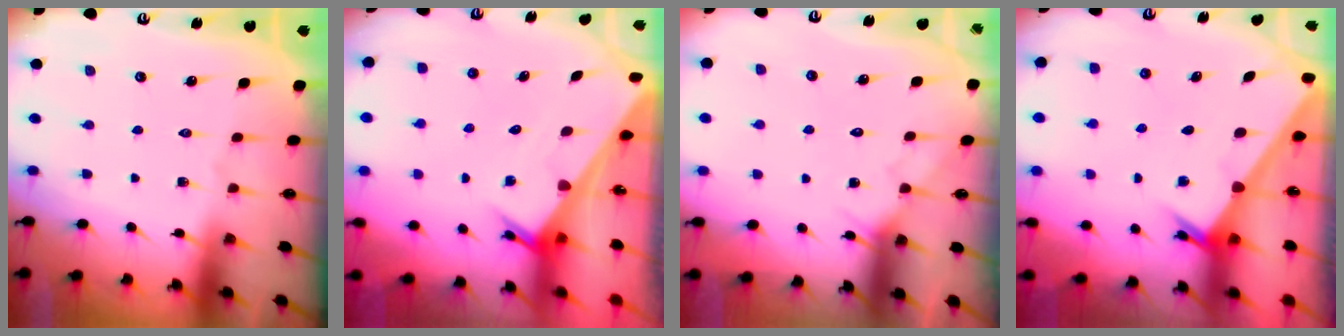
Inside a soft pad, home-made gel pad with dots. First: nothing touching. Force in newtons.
{"total": 3.0, "press": 3.0, "slide": 0.2}
{"total": 4.7, "press": 4.7, "slide": 0.3}
{"total": 2.4, "press": 2.4, "slide": 0.2}